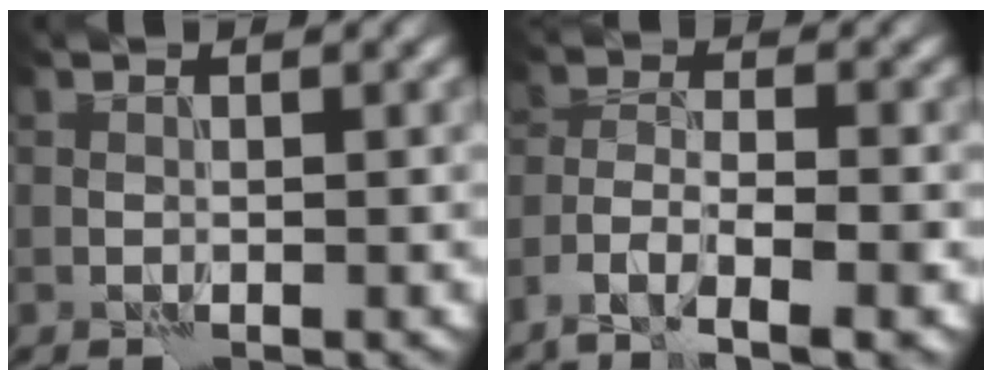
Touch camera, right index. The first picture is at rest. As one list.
[{"total": 5.5, "force": [-3.7, 1.2, 3.8], "torque": [-0.067, 0.000, -0.070]}]